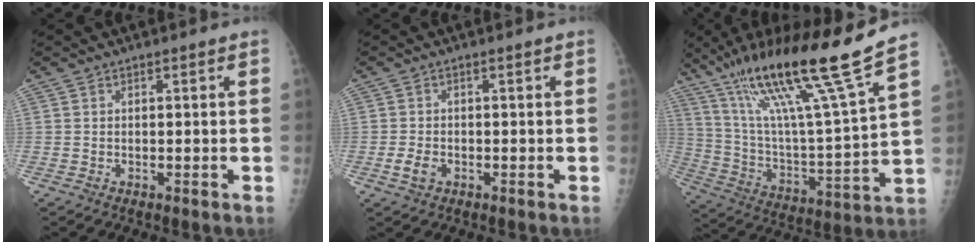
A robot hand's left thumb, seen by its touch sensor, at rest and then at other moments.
{"total": 2.5, "force": [-1.0, 1.7, 1.7], "torque": [-0.034, 0.001, -0.016]}
{"total": 24.1, "force": [16.3, 0.3, 17.7], "torque": [-0.286, -0.062, 0.291]}